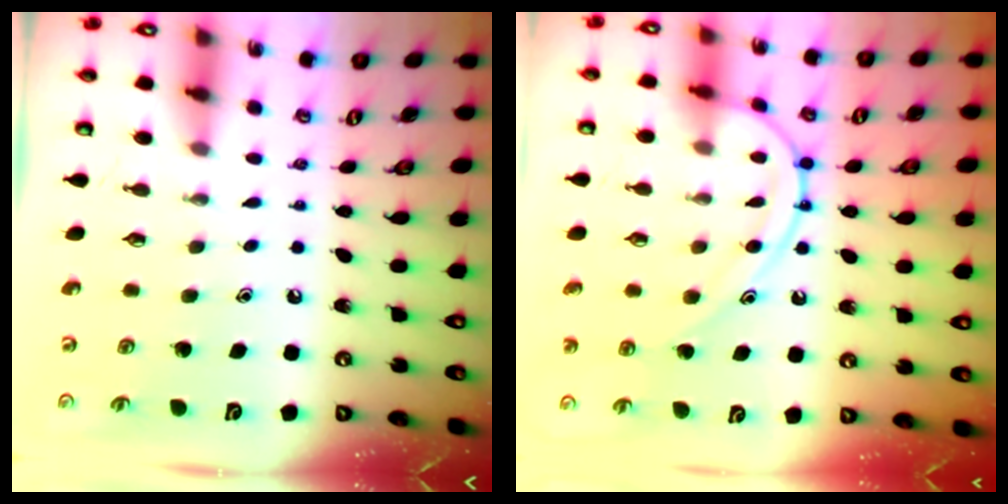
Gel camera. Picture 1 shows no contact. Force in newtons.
{"total": 13.3, "press": 13.3, "slide": 1.1}